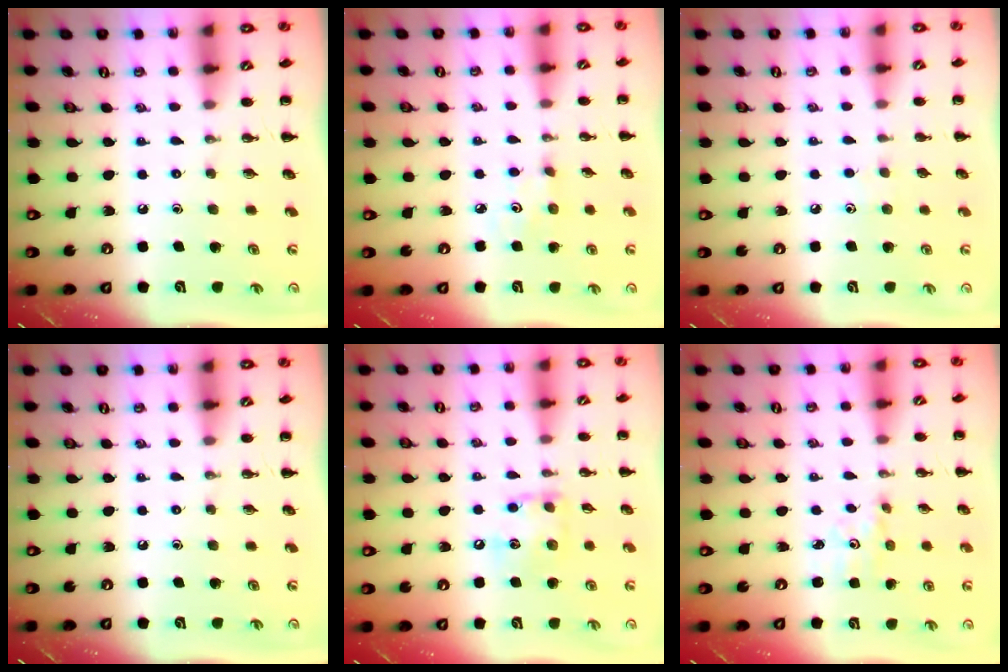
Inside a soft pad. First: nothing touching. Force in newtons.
{"total": 2.7, "press": 2.7, "slide": 0.3}
{"total": 3.7, "press": 3.6, "slide": 1.2}
{"total": 0.0}
{"total": 10.6, "press": 10.5, "slide": 1.0}
{"total": 2.1, "press": 2.0, "slide": 0.7}